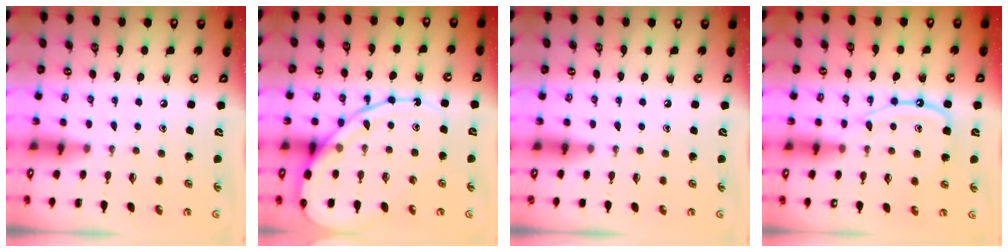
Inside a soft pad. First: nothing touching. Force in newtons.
{"total": 15.4, "press": 15.3, "slide": 1.6}
{"total": 2.7, "press": 2.7, "slide": 0.5}
{"total": 11.0, "press": 11.0, "slide": 0.7}